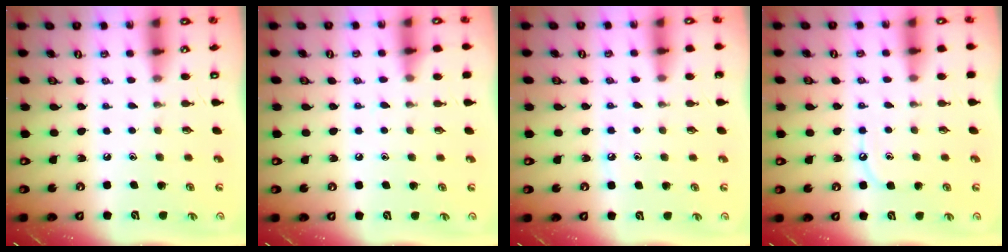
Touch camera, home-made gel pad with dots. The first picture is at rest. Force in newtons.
{"total": 4.7, "press": 4.7, "slide": 0.7}
{"total": 6.2, "press": 6.2, "slide": 0.7}
{"total": 6.3, "press": 6.2, "slide": 0.7}